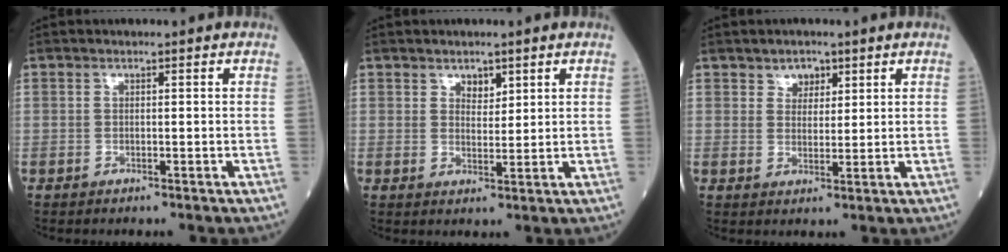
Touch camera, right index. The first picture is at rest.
{"total": 2.4, "force": [1.7, 1.3, 1.2], "torque": [-0.018, -0.002, 0.032]}
{"total": 2.9, "force": [1.9, 2.0, 1.1], "torque": [-0.015, 0.002, 0.034]}